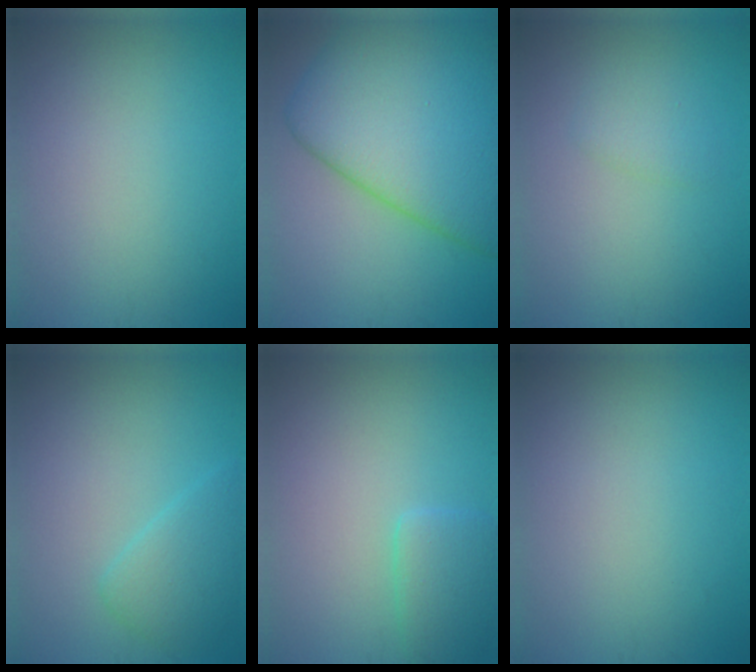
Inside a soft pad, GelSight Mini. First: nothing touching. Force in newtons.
{"total": 13.0, "press": 13.0, "slide": 0.5}
{"total": 1.3, "press": 1.3, "slide": 0.1}
{"total": 2.9, "press": 2.9, "slide": 0.1}
{"total": 2.6, "press": 2.5, "slide": 0.2}
{"total": 0.0}